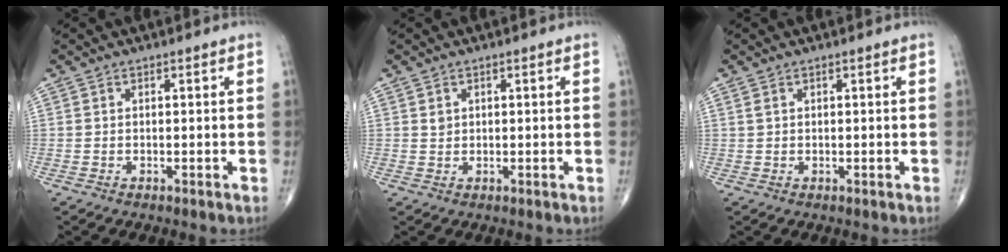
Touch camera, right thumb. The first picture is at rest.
{"total": 1.1, "force": [0.5, 0.9, 0.5], "torque": [-0.001, -0.002, 0.009]}
{"total": 0.8, "force": [0.6, 0.3, 0.5], "torque": [-0.009, 0.007, 0.014]}